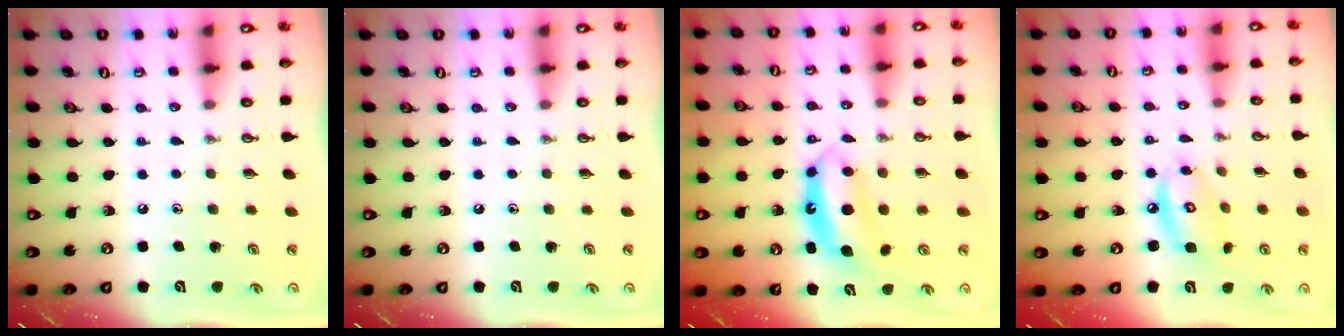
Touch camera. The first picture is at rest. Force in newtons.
{"total": 0.0}
{"total": 7.5, "press": 7.5, "slide": 0.4}
{"total": 8.9, "press": 8.9, "slide": 0.8}